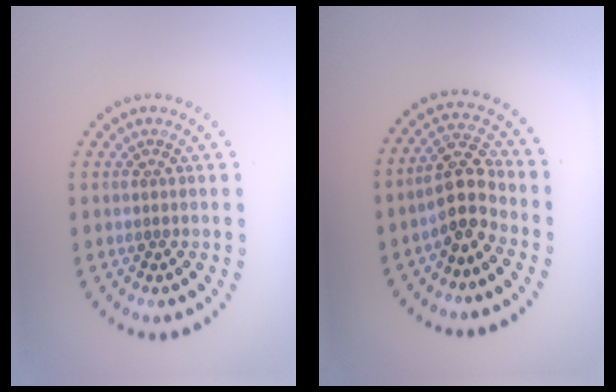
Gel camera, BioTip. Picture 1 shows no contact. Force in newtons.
{"total": 3.7, "press": 3.4, "slide": 1.5}